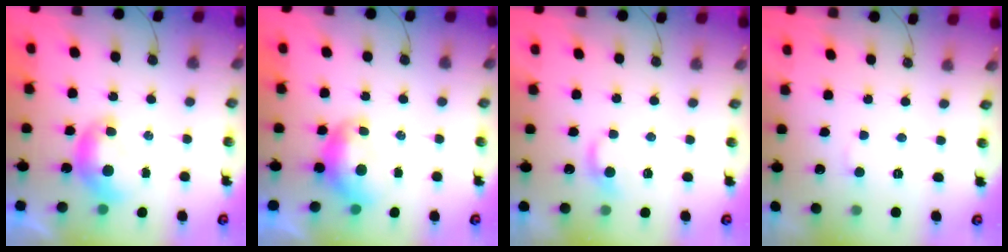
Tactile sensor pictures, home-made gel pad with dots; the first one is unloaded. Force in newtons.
{"total": 0.5, "press": 0.5, "slide": 0.2}
{"total": 1.4, "press": 1.2, "slide": 0.5}
{"total": 3.2, "press": 3.1, "slide": 0.4}